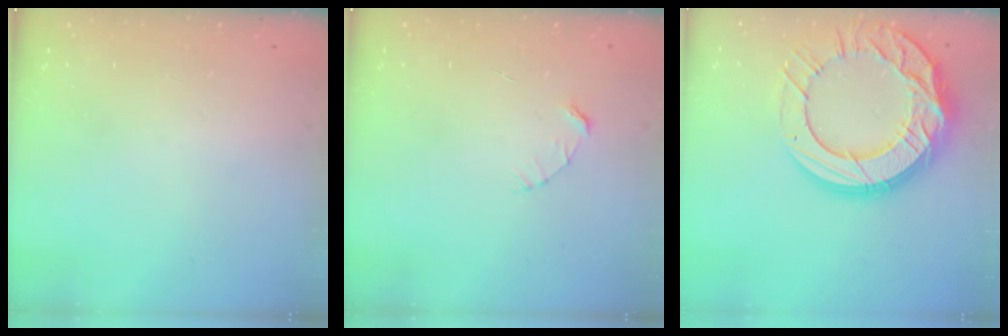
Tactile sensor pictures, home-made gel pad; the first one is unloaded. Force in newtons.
{"total": 2.7, "press": 2.7, "slide": 0.3}
{"total": 24.9, "press": 24.8, "slide": 2.4}